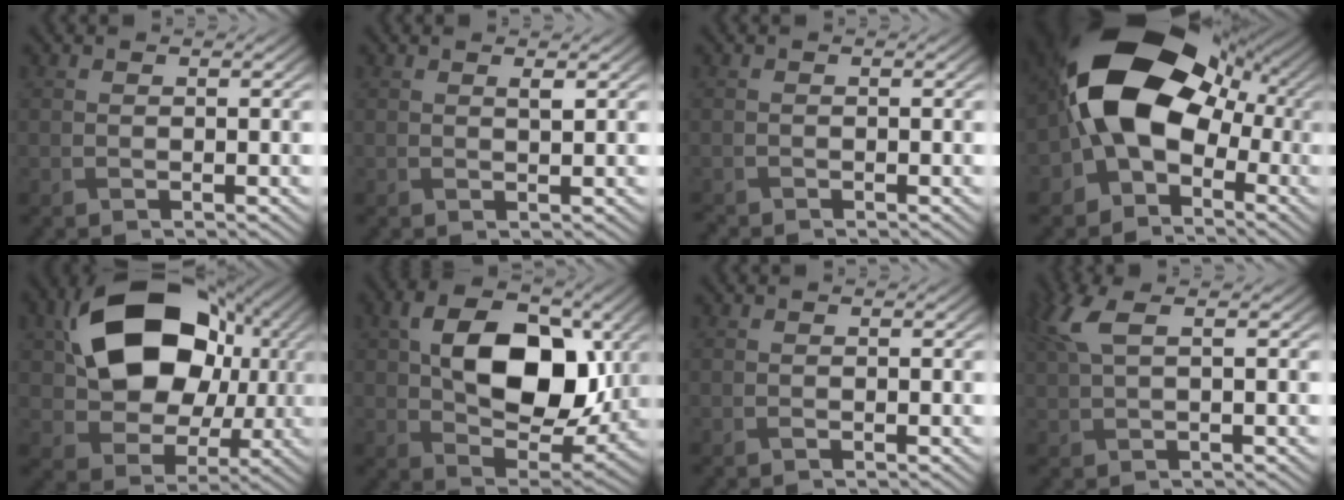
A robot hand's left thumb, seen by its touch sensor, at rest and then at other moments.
{"total": 0.8, "force": [0.6, 0.1, 0.6], "torque": [-0.014, -0.001, 0.009]}
{"total": 0.7, "force": [-0.7, 0.0, -0.1], "torque": [0.002, -0.003, -0.016]}
{"total": 15.5, "force": [-1.0, 10.8, 11.1], "torque": [-0.194, 0.000, -0.036]}
{"total": 16.6, "force": [3.4, 11.9, 11.0], "torque": [-0.205, 0.007, 0.058]}
{"total": 13.0, "force": [1.9, 8.1, 10.0], "torque": [-0.173, -0.001, 0.035]}
{"total": 0.0}
{"total": 4.3, "force": [1.6, 1.3, 3.8], "torque": [-0.095, 0.016, 0.031]}